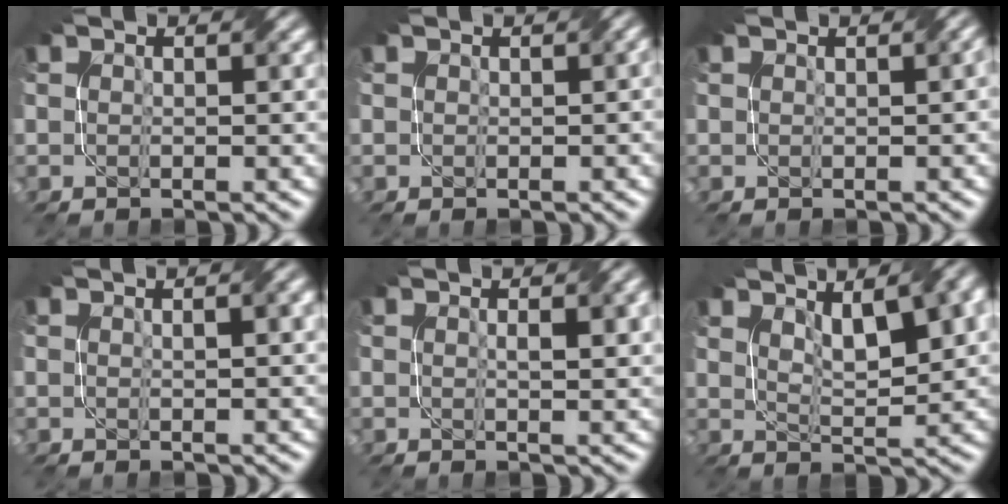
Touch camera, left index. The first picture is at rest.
{"total": 0.5, "force": [-0.5, 0.1, 0.1], "torque": [0.002, 0.003, -0.007]}
{"total": 0.6, "force": [-0.1, -0.1, 0.6], "torque": [-0.005, 0.008, 0.001]}
{"total": 2.3, "force": [0.8, 0.6, 2.1], "torque": [-0.023, 0.003, 0.013]}
{"total": 2.9, "force": [0.6, 0.8, 2.7], "torque": [-0.035, 0.003, 0.011]}
{"total": 7.4, "force": [3.3, 2.6, 6.1], "torque": [-0.081, 0.012, 0.052]}